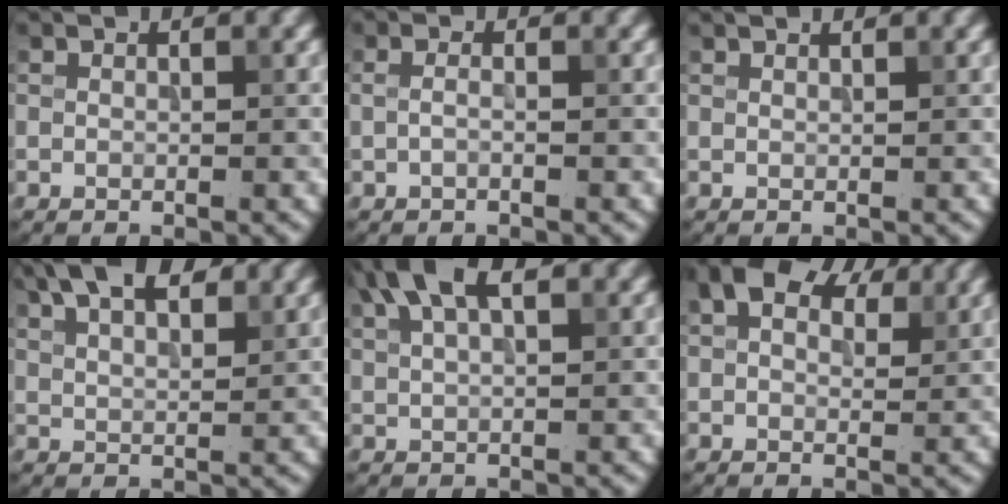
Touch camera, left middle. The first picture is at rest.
{"total": 0.8, "force": [-0.2, 0.2, 0.8], "torque": [-0.019, -0.002, -0.009]}
{"total": 0.8, "force": [0.7, 0.0, 0.2], "torque": [-0.003, -0.003, 0.007]}
{"total": 6.8, "force": [4.5, 2.7, 4.3], "torque": [-0.072, 0.023, 0.061]}
{"total": 6.2, "force": [3.7, 2.2, 4.5], "torque": [-0.082, 0.021, 0.056]}
{"total": 6.6, "force": [3.3, 3.8, 4.3], "torque": [-0.066, 0.011, 0.037]}